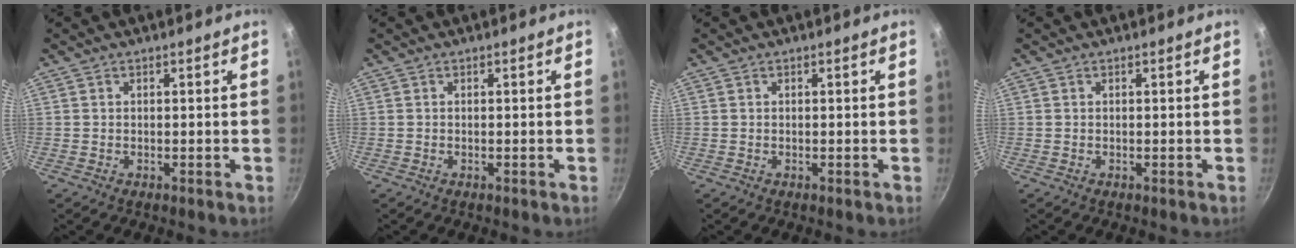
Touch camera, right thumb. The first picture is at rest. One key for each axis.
{"total": 0.0}
{"total": 0.0}
{"total": 0.0}